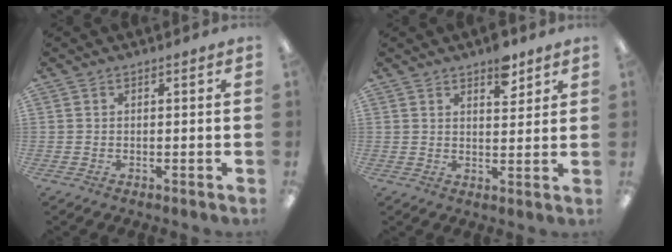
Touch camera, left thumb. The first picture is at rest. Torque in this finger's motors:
{"motor_torque": [0.46, 0.21, 0.31, -0.29, 0.01]}